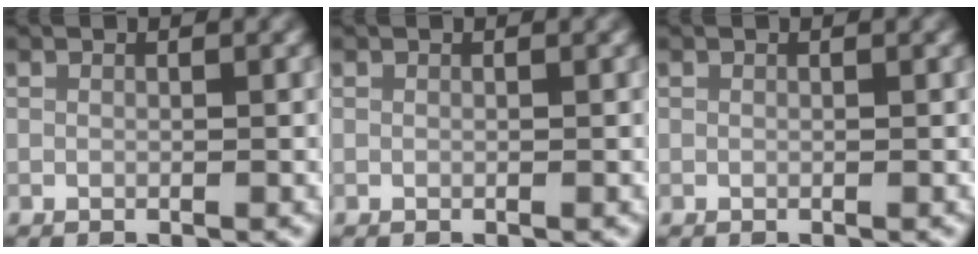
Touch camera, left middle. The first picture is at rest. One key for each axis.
{"total": 0.0}
{"total": 0.0}